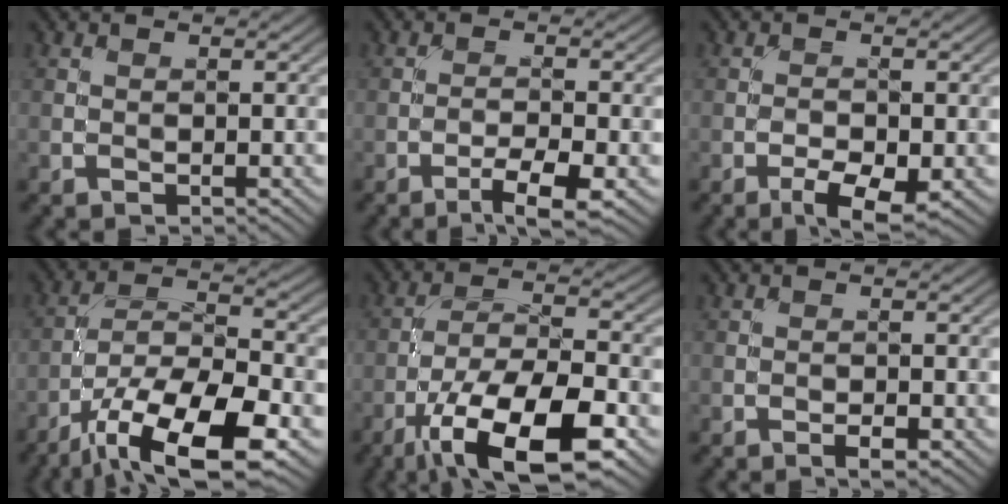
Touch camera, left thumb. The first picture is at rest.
{"total": 4.3, "force": [-2.6, 0.7, 3.3], "torque": [-0.060, 0.001, -0.044]}
{"total": 4.5, "force": [-2.4, 1.5, 3.5], "torque": [-0.056, 0.000, -0.039]}
{"total": 15.2, "force": [-9.1, 5.1, 11.1], "torque": [-0.209, -0.014, -0.160]}
{"total": 14.3, "force": [-7.7, 4.9, 11.0], "torque": [-0.203, -0.007, -0.146]}
{"total": 1.4, "force": [-0.9, 0.4, 1.1], "torque": [-0.018, 0.002, -0.016]}